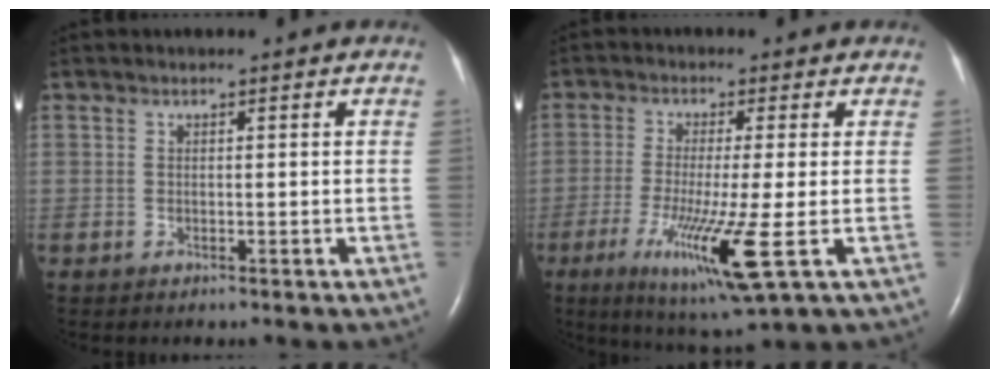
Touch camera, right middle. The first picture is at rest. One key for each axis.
{"total": 10.9, "fx": -3.6, "fy": -0.3, "fz": 10.3, "tx": -0.203, "ty": -0.042, "tz": -0.061}